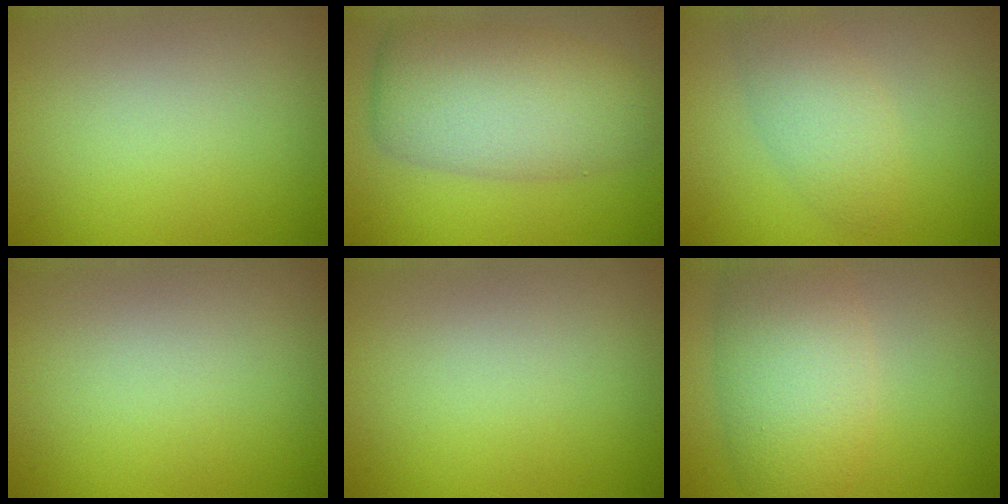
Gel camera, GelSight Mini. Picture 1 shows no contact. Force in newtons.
{"total": 9.9, "press": 9.9, "slide": 0.2}
{"total": 3.2, "press": 3.2, "slide": 0.1}
{"total": 0.0}
{"total": 0.0}
{"total": 6.5, "press": 6.5, "slide": 0.3}